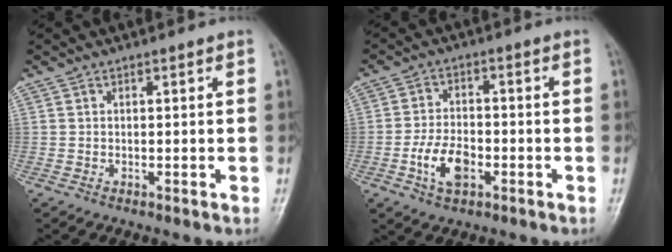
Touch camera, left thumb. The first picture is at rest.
{"total": 7.3, "force": [-2.7, 4.3, 5.3], "torque": [-0.095, 0.014, -0.051]}